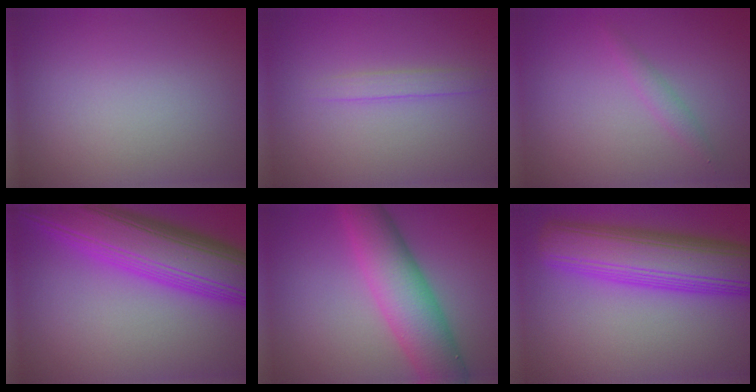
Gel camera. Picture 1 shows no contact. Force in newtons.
{"total": 1.2, "press": 1.2, "slide": 0.1}
{"total": 1.5, "press": 1.5, "slide": 0.1}
{"total": 10.4, "press": 10.4, "slide": 0.2}
{"total": 7.5, "press": 7.5, "slide": 0.4}
{"total": 9.6, "press": 9.6, "slide": 0.3}